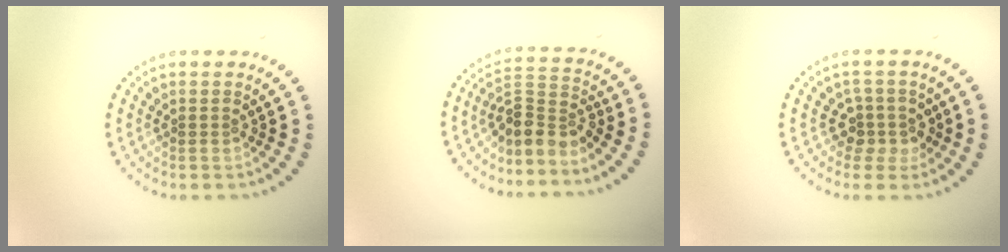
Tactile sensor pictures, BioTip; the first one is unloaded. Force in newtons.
{"total": 3.4, "press": 2.3, "slide": 2.5}
{"total": 2.4, "press": 1.8, "slide": 1.6}